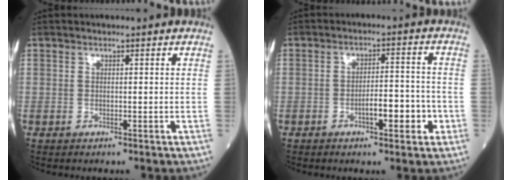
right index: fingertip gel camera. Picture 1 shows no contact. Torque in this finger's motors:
{"motor_torque": [0.14, -0.07, 0.32, 0.08]}